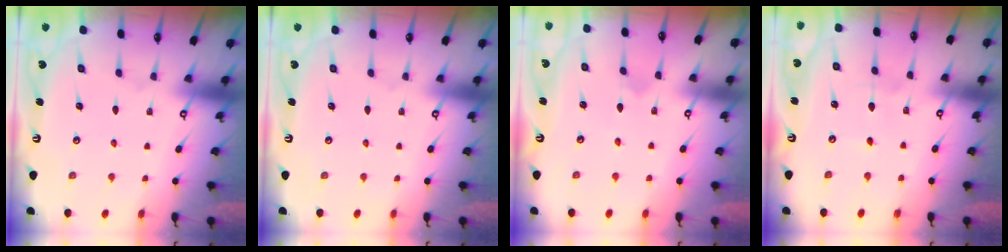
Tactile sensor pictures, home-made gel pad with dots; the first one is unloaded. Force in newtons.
{"total": 0.0}
{"total": 2.7, "press": 2.7, "slide": 0.1}
{"total": 2.5, "press": 2.5, "slide": 0.4}